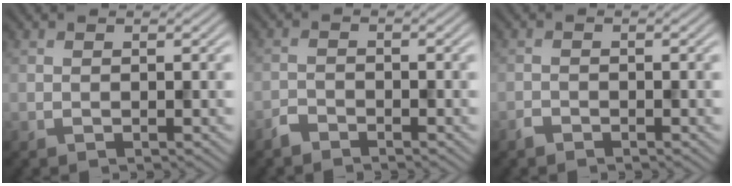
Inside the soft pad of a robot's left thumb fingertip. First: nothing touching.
{"total": 1.7, "force": [-1.5, 0.6, 0.4], "torque": [-0.008, 0.002, -0.036]}
{"total": 1.0, "force": [-0.9, 0.4, 0.2], "torque": [-0.005, 0.000, -0.019]}